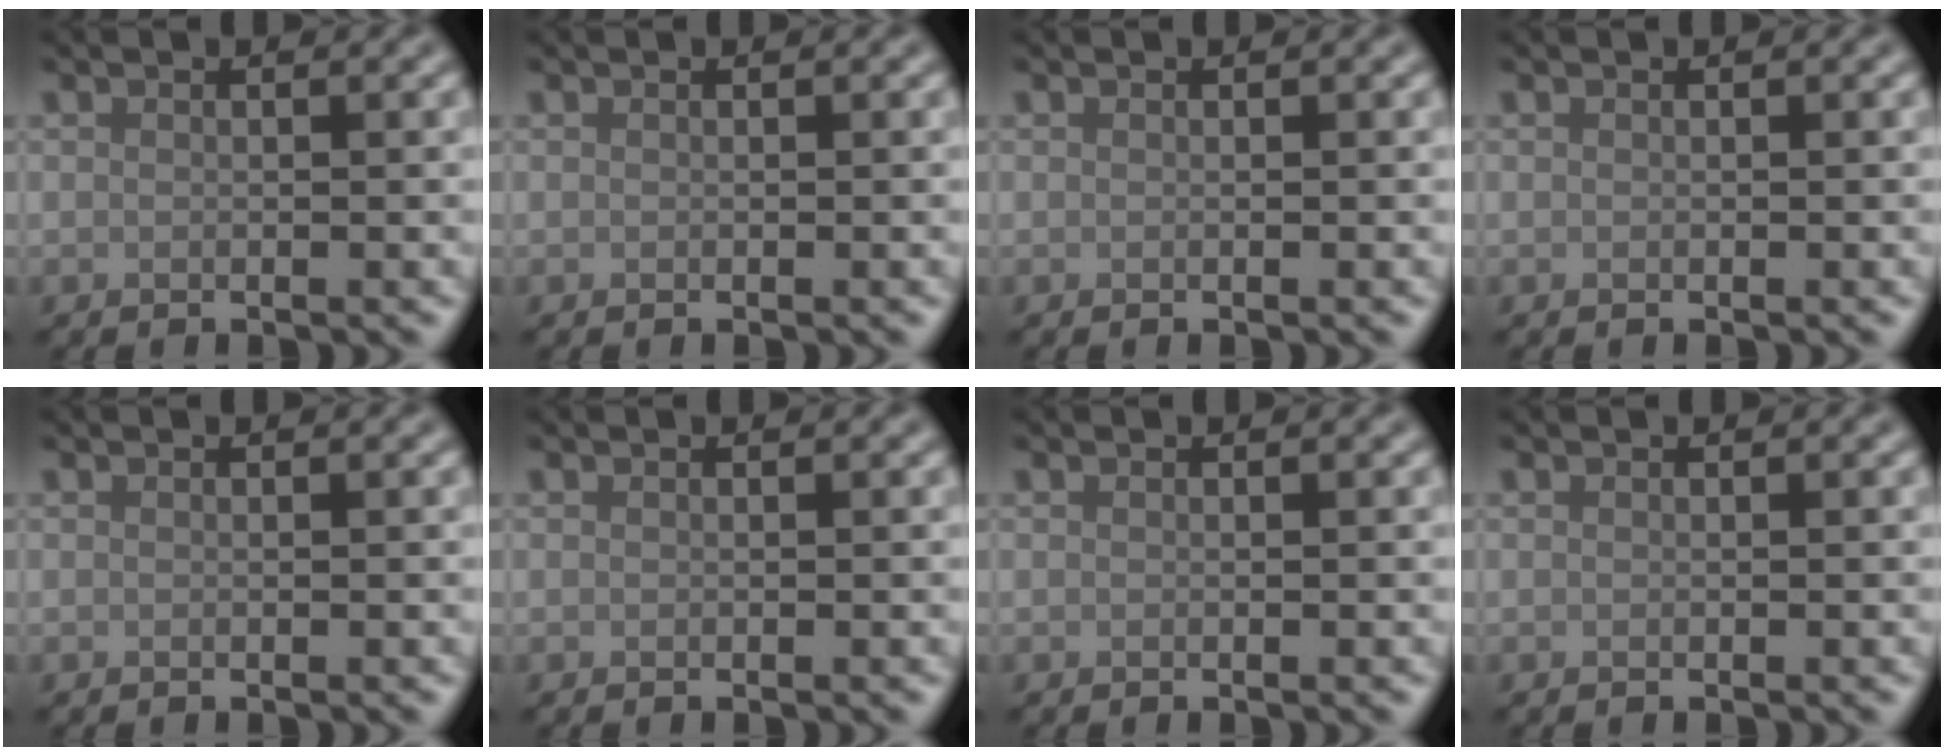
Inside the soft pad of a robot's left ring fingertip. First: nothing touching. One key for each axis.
{"total": 0.0}
{"total": 0.0}
{"total": 0.0}
{"total": 0.0}
{"total": 0.0}
{"total": 0.0}
{"total": 0.0}